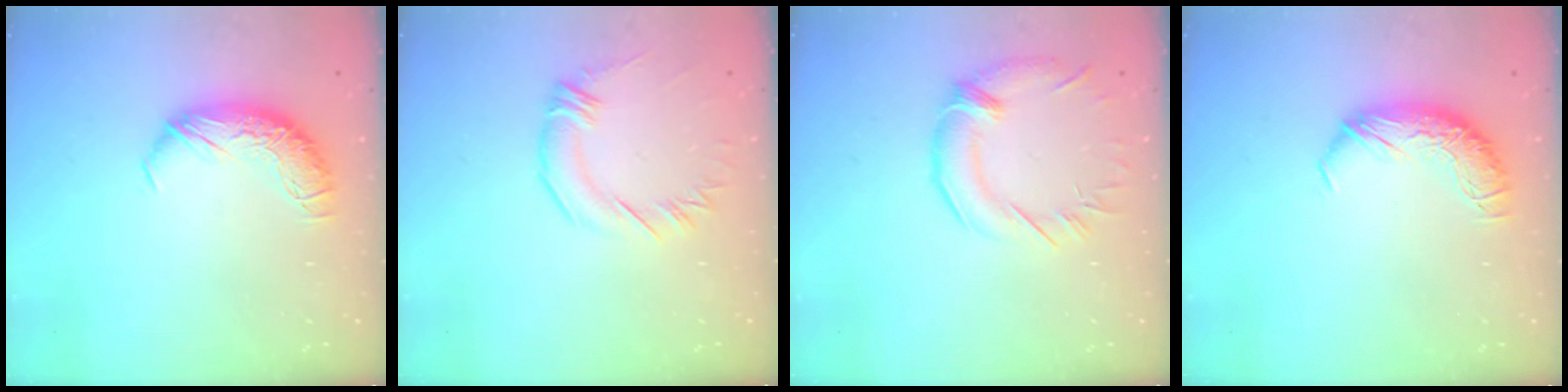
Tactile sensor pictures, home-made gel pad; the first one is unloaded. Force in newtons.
{"total": 1.1, "press": 0.9, "slide": 0.6}
{"total": 2.8, "press": 1.9, "slide": 2.0}
{"total": 0.0}